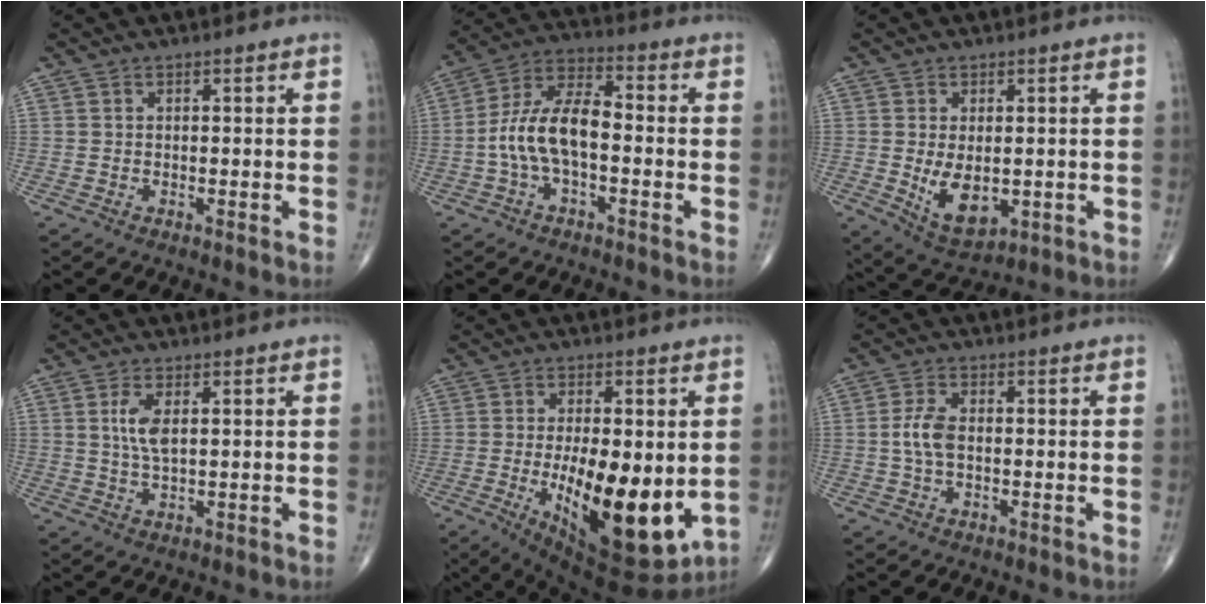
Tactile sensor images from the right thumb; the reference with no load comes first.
{"total": 11.6, "force": [-1.9, 5.7, 10.0], "torque": [-0.198, 0.044, -0.043]}
{"total": 8.4, "force": [-1.0, 4.9, 6.8], "torque": [-0.103, -0.016, 0.001]}
{"total": 4.7, "force": [1.2, 1.8, 4.1], "torque": [-0.090, -0.005, 0.026]}
{"total": 20.2, "force": [-4.1, 8.1, 18.0], "torque": [-0.238, -0.032, -0.033]}
{"total": 4.5, "force": [-0.2, 2.4, 3.9], "torque": [-0.090, 0.006, -0.007]}